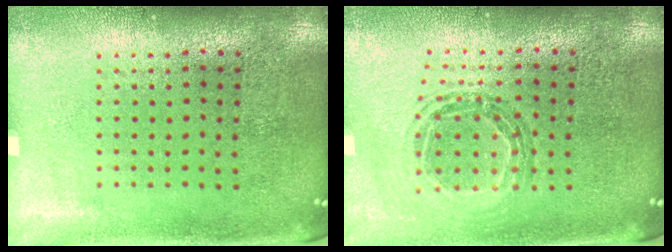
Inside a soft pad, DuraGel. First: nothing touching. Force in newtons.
{"total": 0.9, "press": 0.9, "slide": 0.1}